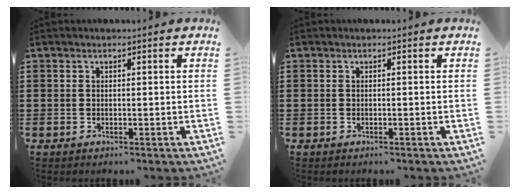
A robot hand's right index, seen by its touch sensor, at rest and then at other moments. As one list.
[{"total": 0.0}]